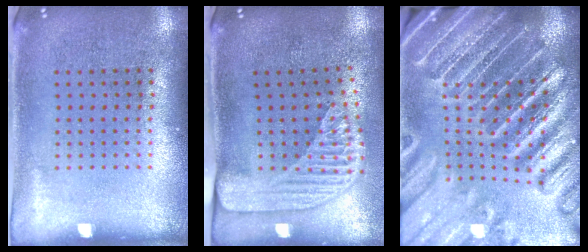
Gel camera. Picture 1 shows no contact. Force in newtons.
{"total": 2.3, "press": 1.8, "slide": 1.5}
{"total": 4.4, "press": 4.1, "slide": 1.5}